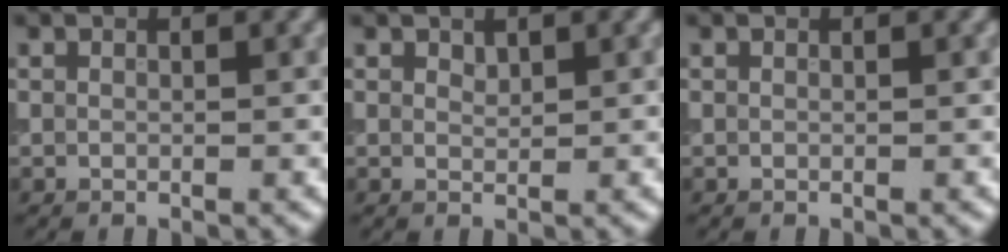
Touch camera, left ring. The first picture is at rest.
{"total": 0.7, "force": [0.6, 0.3, 0.2], "torque": [-0.003, -0.001, 0.013]}
{"total": 0.0}